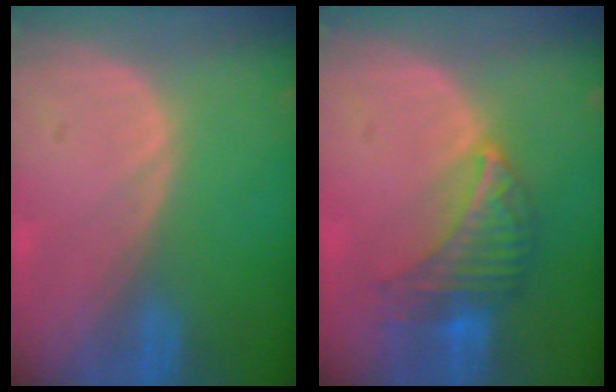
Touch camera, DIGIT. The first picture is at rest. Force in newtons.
{"total": 6.7, "press": 6.5, "slide": 1.7}